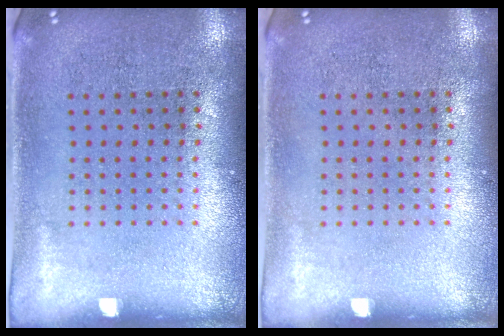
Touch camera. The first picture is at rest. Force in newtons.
{"total": 0.0}